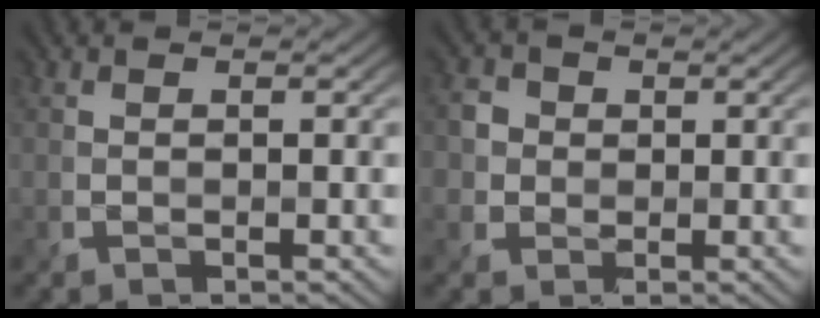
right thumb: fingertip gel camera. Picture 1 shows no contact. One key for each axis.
{"total": 2.7, "fx": 0.1, "fy": 2.6, "fz": 0.5, "tx": -0.022, "ty": 0.001, "tz": -0.001}